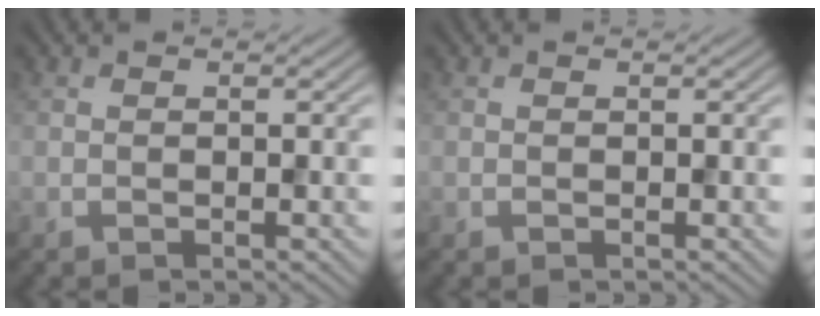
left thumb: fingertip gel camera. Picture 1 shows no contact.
{"total": 0.0}